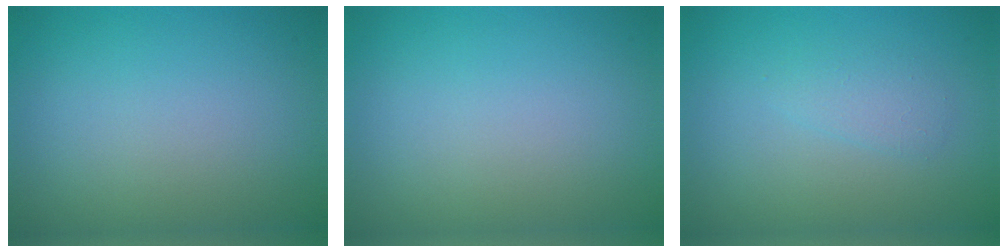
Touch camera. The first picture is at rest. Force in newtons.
{"total": 0.0}
{"total": 1.4, "press": 1.4, "slide": 0.1}